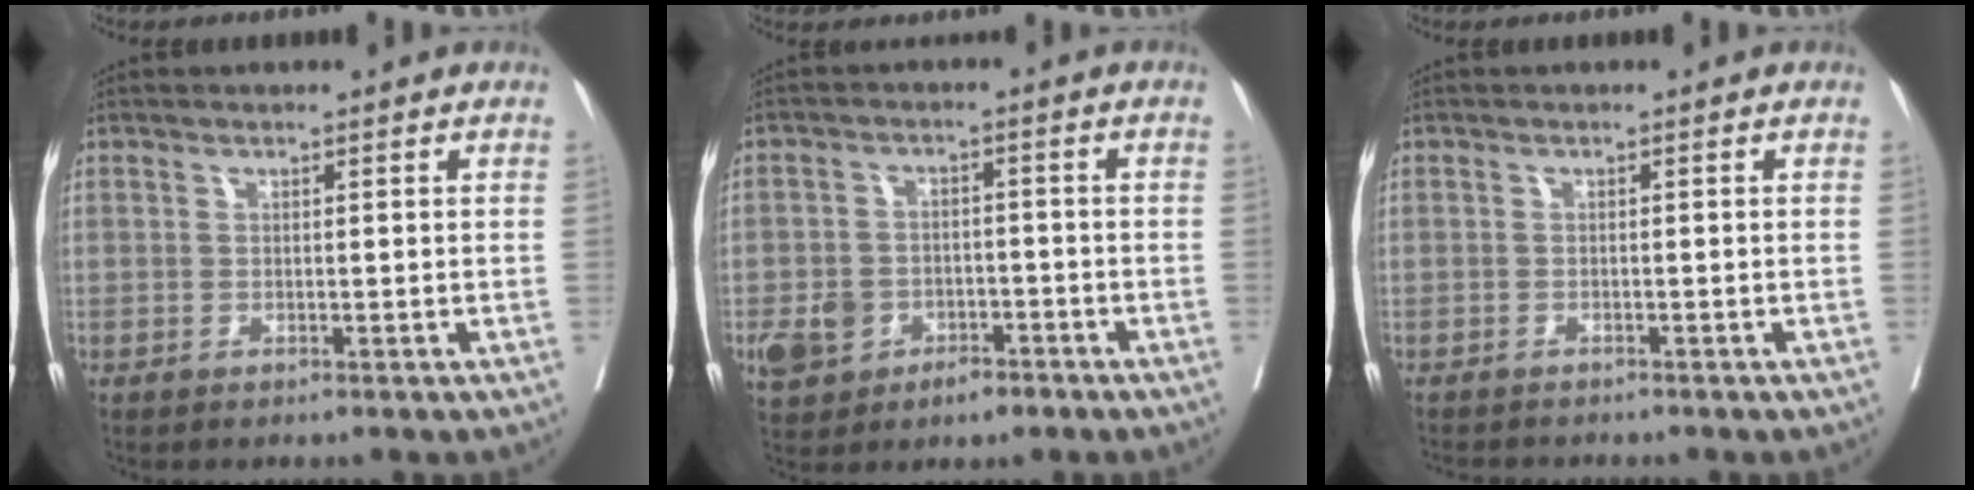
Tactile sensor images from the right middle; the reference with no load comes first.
{"total": 6.9, "force": [-3.3, 5.2, 3.2], "torque": [-0.057, 0.013, -0.044]}
{"total": 2.6, "force": [-2.5, 0.3, 0.5], "torque": [-0.004, -0.008, -0.039]}